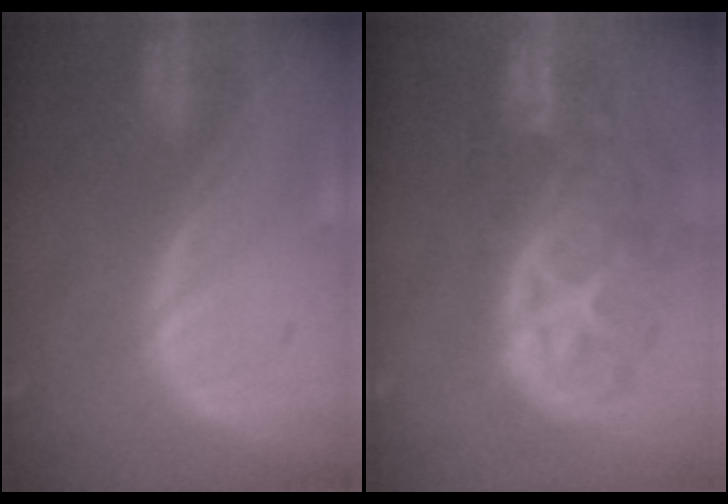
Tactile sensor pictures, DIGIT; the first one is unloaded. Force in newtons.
{"total": 11.1, "press": 9.8, "slide": 5.4}